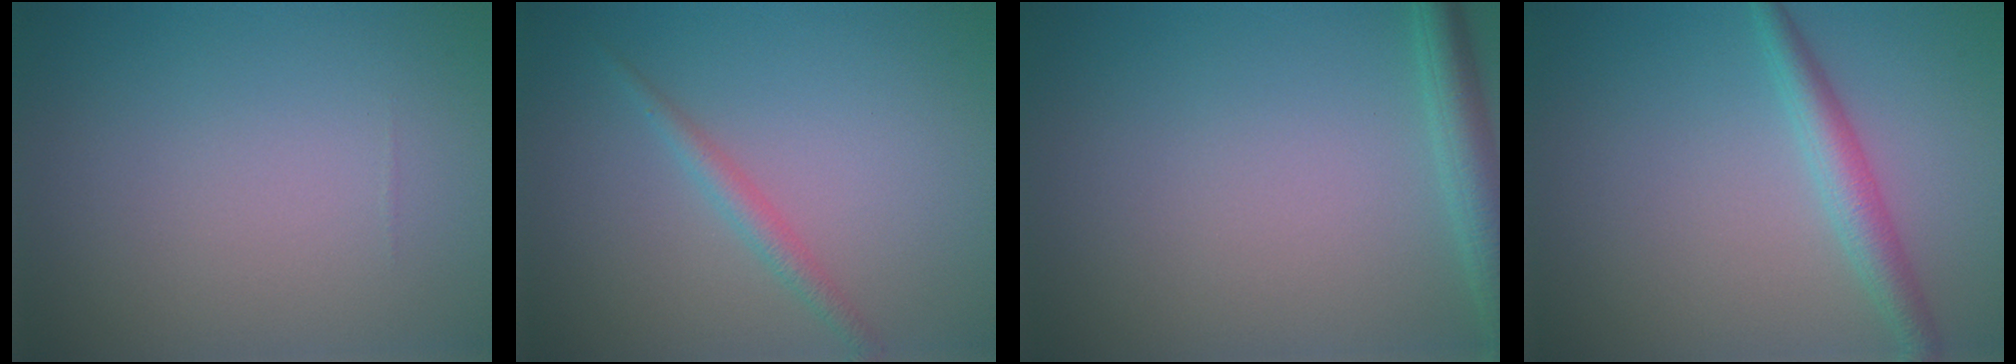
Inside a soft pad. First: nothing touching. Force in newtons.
{"total": 1.6, "press": 1.6, "slide": 0.1}
{"total": 3.0, "press": 3.0, "slide": 0.2}
{"total": 2.9, "press": 2.9, "slide": 0.1}